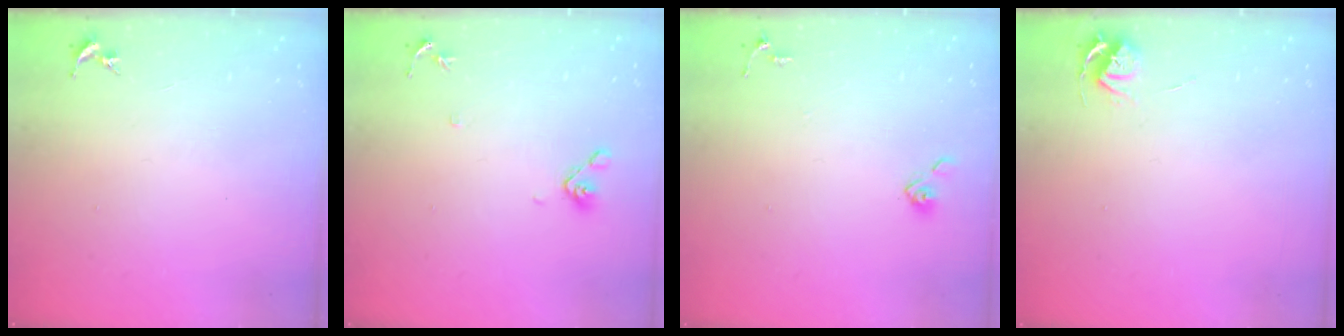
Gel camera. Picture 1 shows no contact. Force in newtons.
{"total": 7.6, "press": 7.3, "slide": 2.0}
{"total": 5.3, "press": 5.3, "slide": 0.6}
{"total": 5.2, "press": 5.2, "slide": 0.6}